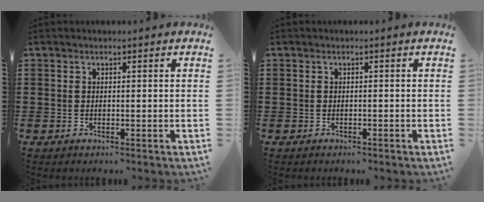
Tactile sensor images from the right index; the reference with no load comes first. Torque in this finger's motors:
{"motor_torque": [-0.36, 0.09, -0.68, -0.20]}